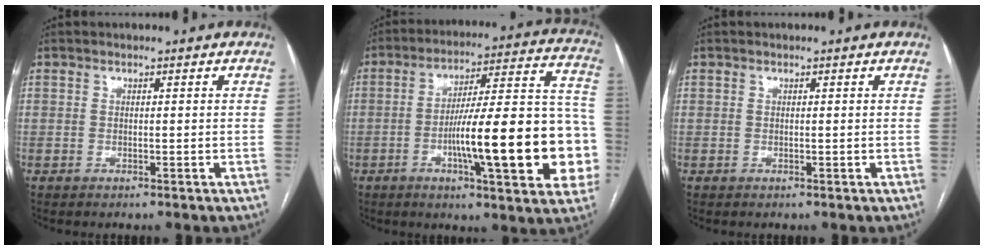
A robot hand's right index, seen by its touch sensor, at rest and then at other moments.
{"total": 22.8, "force": [-5.4, 3.3, 21.9], "torque": [-0.247, 0.029, -0.073]}
{"total": 0.0}